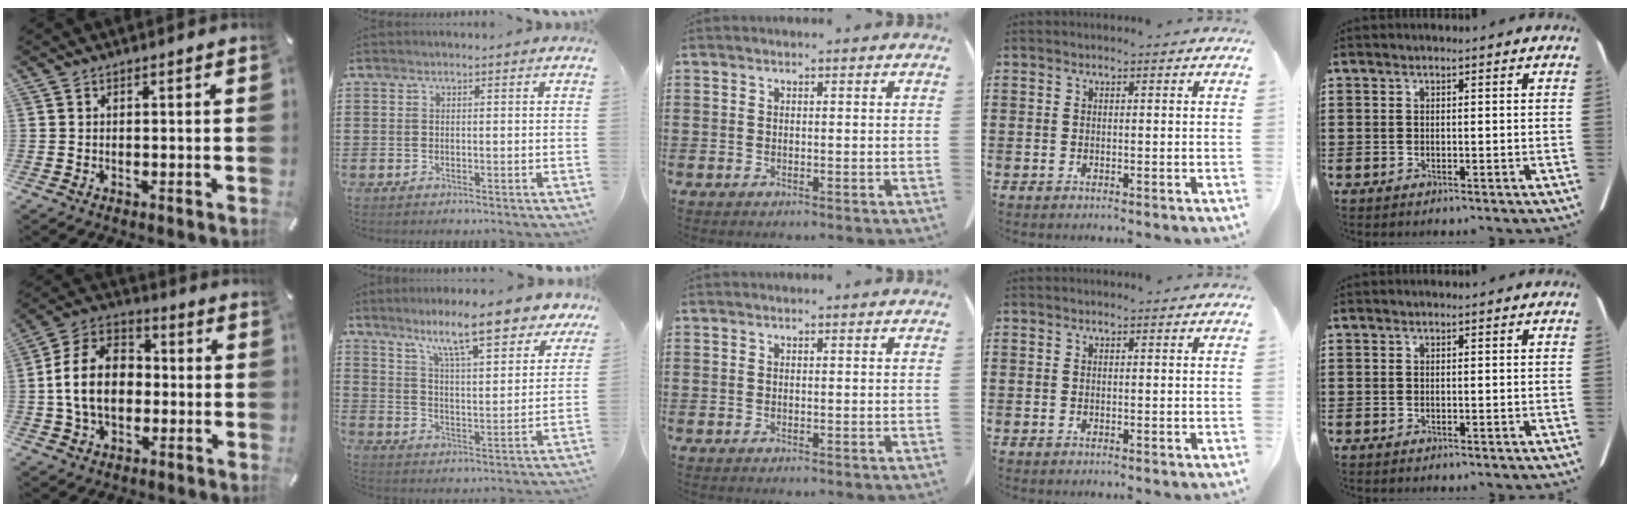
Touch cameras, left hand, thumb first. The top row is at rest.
{"thumb": {"total": 13.6, "force": [-1.6, 10.2, 8.9], "torque": [-0.216, 0.021, -0.033]}, "index": {"total": 10.9, "force": [8.8, 1.1, 6.3], "torque": [-0.125, -0.045, 0.147]}}